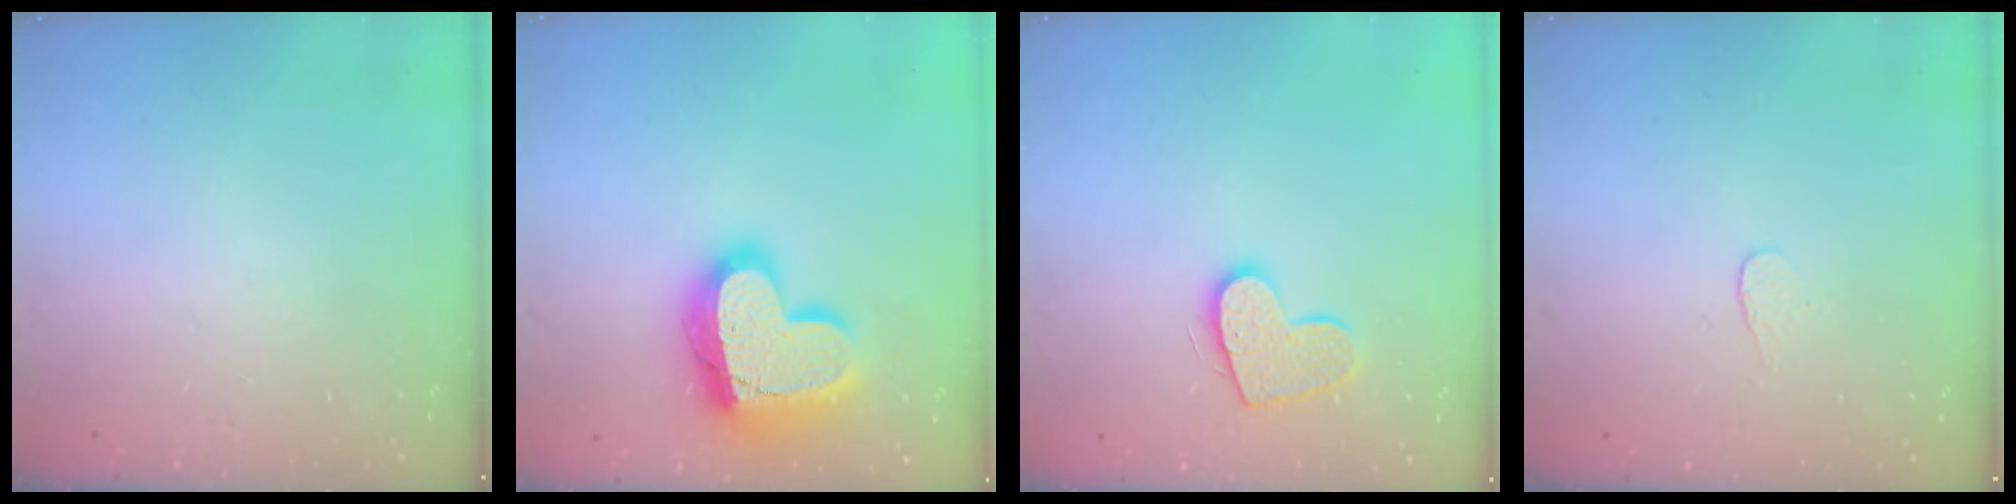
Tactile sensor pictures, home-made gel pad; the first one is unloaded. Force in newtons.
{"total": 21.4, "press": 21.3, "slide": 1.7}
{"total": 11.1, "press": 11.1, "slide": 0.6}
{"total": 2.7, "press": 2.7, "slide": 0.3}